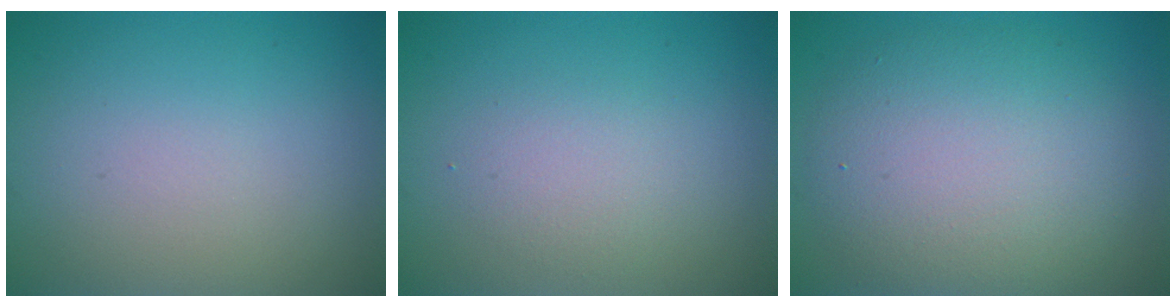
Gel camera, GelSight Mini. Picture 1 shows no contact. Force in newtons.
{"total": 1.9, "press": 1.9, "slide": 0.1}
{"total": 9.0, "press": 9.0, "slide": 0.2}